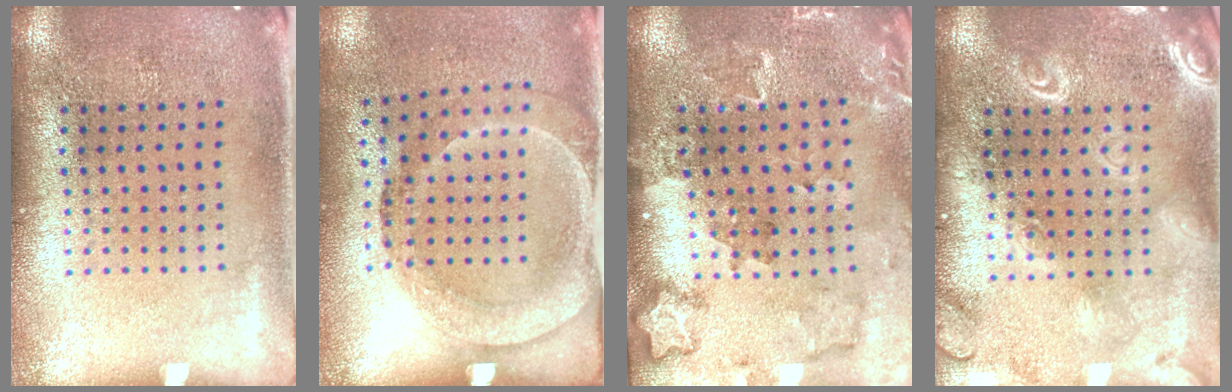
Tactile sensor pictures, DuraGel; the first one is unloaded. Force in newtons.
{"total": 1.7, "press": 1.2, "slide": 1.2}
{"total": 1.8, "press": 1.8, "slide": 0.2}
{"total": 2.5, "press": 2.5, "slide": 0.2}